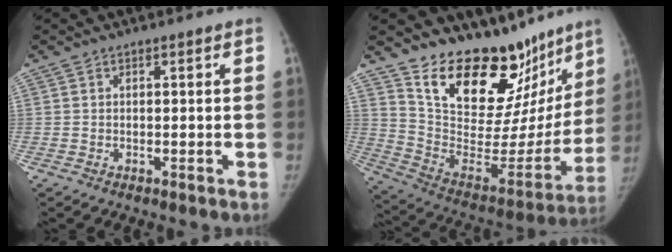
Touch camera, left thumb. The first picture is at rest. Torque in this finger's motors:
{"motor_torque": [0.79, -0.35, 1.45, -1.32, 0.26]}